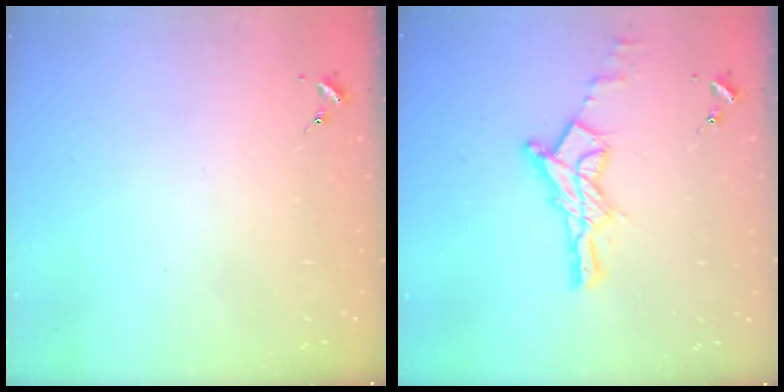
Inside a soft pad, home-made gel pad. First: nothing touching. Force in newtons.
{"total": 14.2, "press": 14.1, "slide": 1.0}